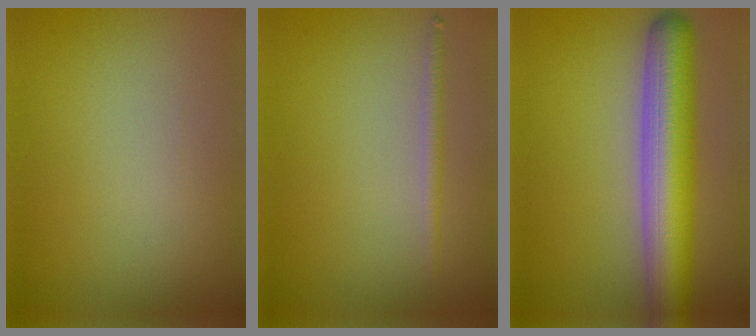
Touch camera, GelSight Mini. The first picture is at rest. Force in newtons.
{"total": 1.2, "press": 1.2, "slide": 0.0}
{"total": 8.8, "press": 8.8, "slide": 0.5}